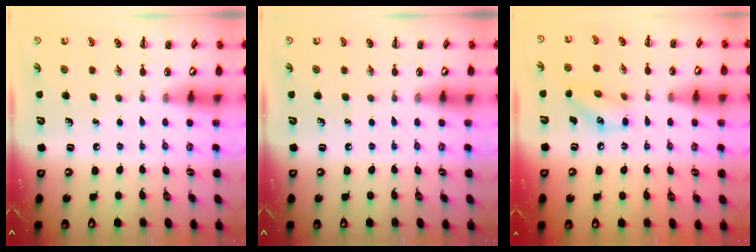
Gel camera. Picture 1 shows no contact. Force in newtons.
{"total": 0.0}
{"total": 9.6, "press": 9.6, "slide": 1.1}